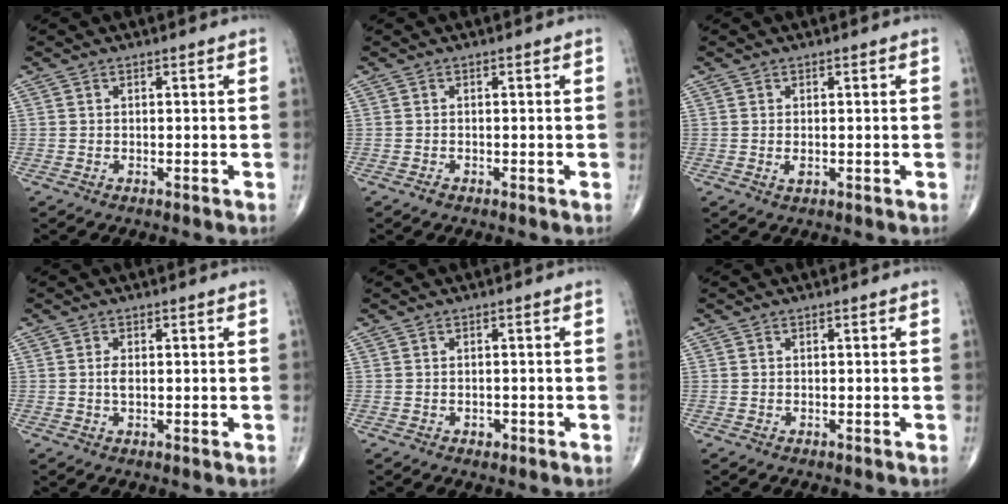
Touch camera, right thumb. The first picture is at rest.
{"total": 0.6, "force": [-0.3, 0.3, 0.4], "torque": [-0.007, -0.002, -0.008]}
{"total": 1.2, "force": [0.0, 0.6, 1.0], "torque": [-0.018, -0.004, 0.001]}
{"total": 1.8, "force": [0.2, 0.8, 1.6], "torque": [-0.032, -0.002, 0.002]}
{"total": 1.1, "force": [-0.4, 0.8, 0.6], "torque": [-0.006, 0.001, -0.005]}
{"total": 0.0}